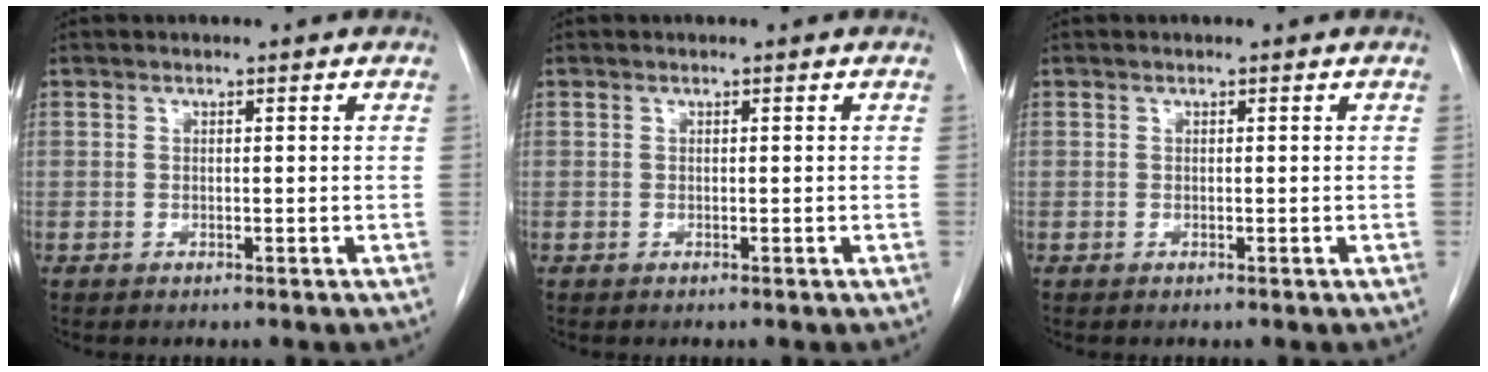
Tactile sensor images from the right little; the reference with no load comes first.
{"total": 0.0}
{"total": 0.0}